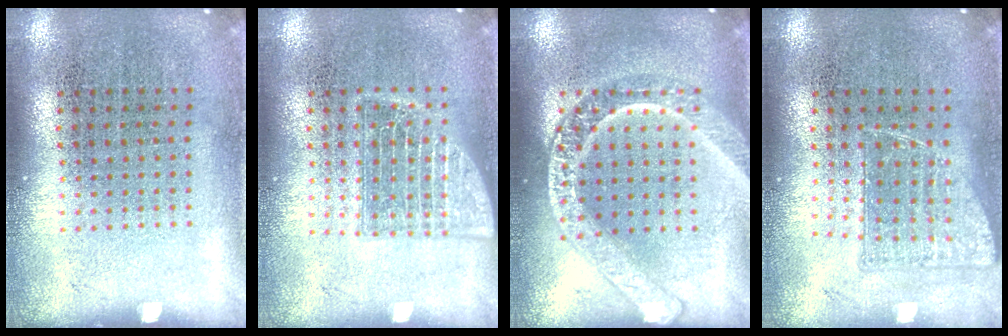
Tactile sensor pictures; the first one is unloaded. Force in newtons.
{"total": 2.5, "press": 2.5, "slide": 0.4}
{"total": 2.4, "press": 2.4, "slide": 0.2}
{"total": 0.8, "press": 0.8, "slide": 0.2}